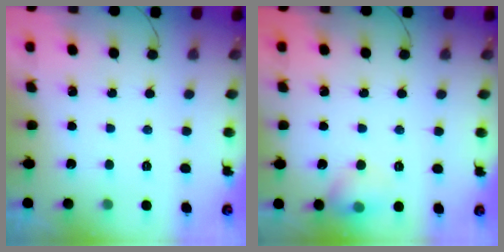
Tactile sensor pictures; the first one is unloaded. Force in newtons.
{"total": 7.2, "press": 7.0, "slide": 1.6}